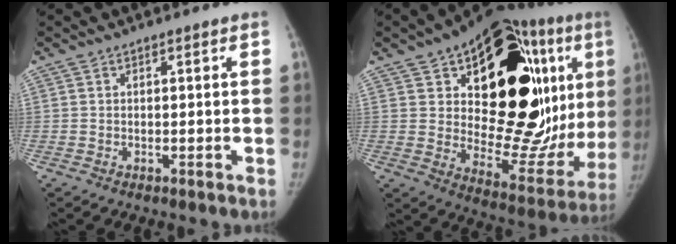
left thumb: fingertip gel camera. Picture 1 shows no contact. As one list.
[{"total": 35.6, "force": [10.1, 17.1, 29.5], "torque": [-0.352, 0.007, 0.169]}]